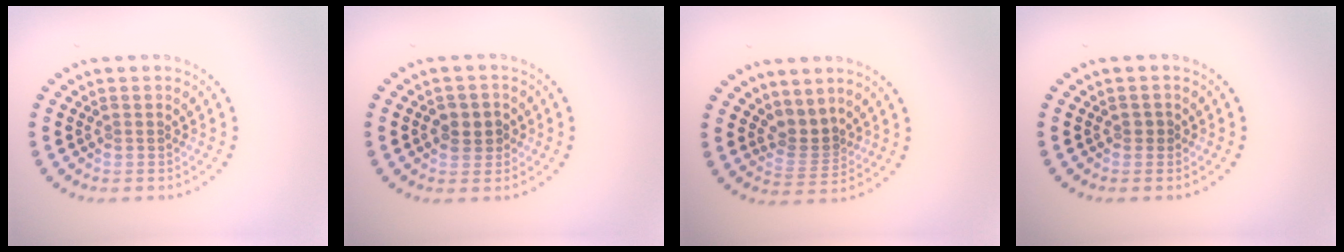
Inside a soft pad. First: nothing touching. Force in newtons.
{"total": 2.3, "press": 2.3, "slide": 0.6}
{"total": 2.2, "press": 1.6, "slide": 1.5}
{"total": 0.7, "press": 0.7, "slide": 0.1}